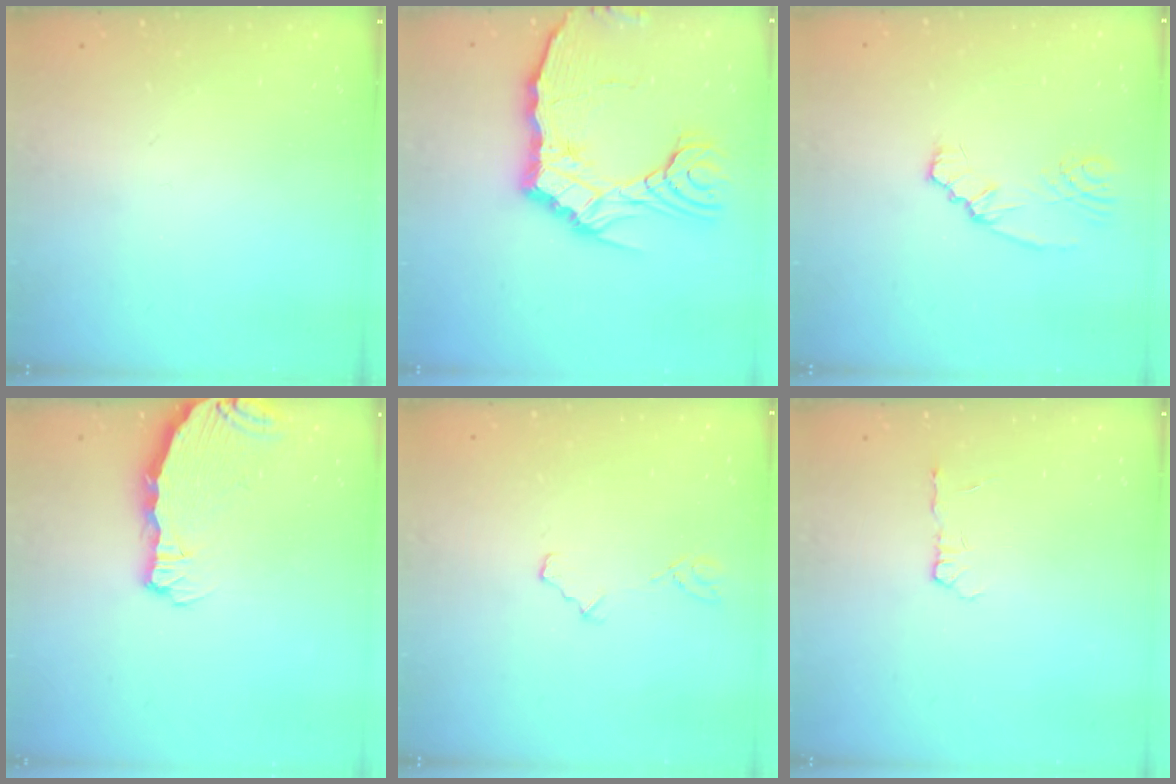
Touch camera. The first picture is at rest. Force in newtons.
{"total": 18.5, "press": 18.3, "slide": 2.5}
{"total": 2.7, "press": 2.6, "slide": 0.8}
{"total": 4.9, "press": 4.3, "slide": 2.3}
{"total": 4.0, "press": 3.9, "slide": 0.4}
{"total": 3.3, "press": 3.3, "slide": 0.3}